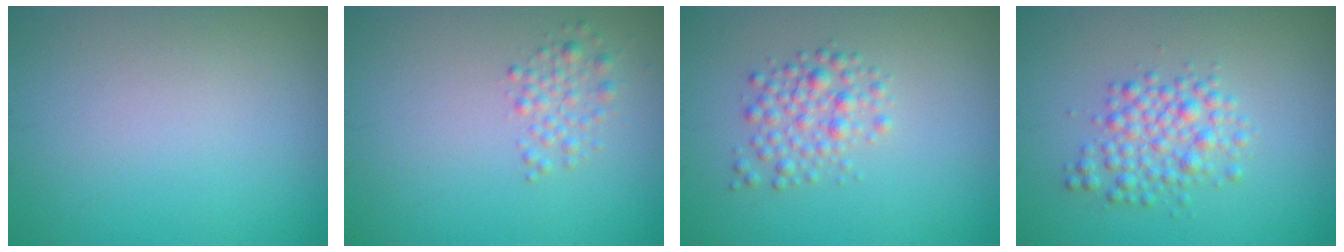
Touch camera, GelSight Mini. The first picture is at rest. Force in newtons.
{"total": 1.7, "press": 1.7, "slide": 0.1}
{"total": 2.5, "press": 2.5, "slide": 0.1}
{"total": 3.2, "press": 3.2, "slide": 0.1}